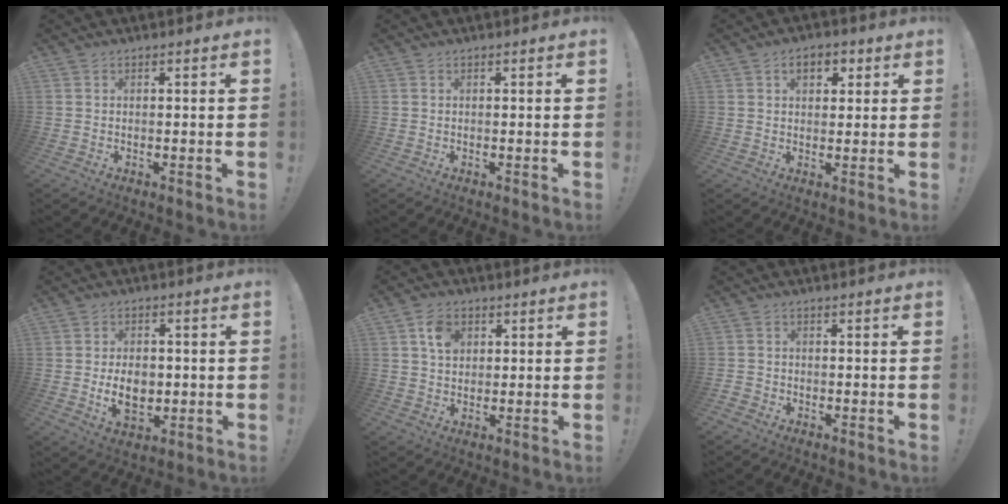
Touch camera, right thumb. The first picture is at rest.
{"total": 0.0}
{"total": 5.5, "force": [2.0, 3.7, 3.5], "torque": [-0.047, 0.004, 0.032]}
{"total": 8.4, "force": [-1.2, 5.8, 6.0], "torque": [-0.088, -0.003, -0.023]}
{"total": 6.7, "force": [2.4, 5.1, 3.6], "torque": [-0.056, 0.004, 0.044]}
{"total": 1.4, "force": [-0.9, 1.0, 0.4], "torque": [-0.005, 0.007, -0.017]}